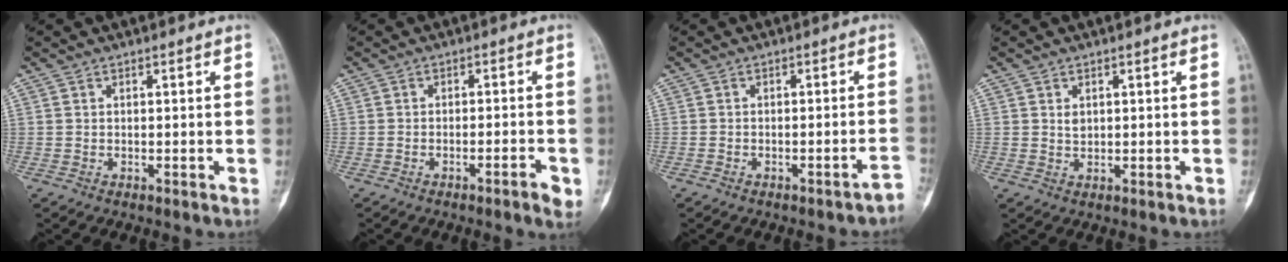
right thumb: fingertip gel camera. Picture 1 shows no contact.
{"total": 3.5, "force": [-1.8, 0.6, 2.9], "torque": [-0.039, 0.010, -0.026]}
{"total": 2.2, "force": [-1.9, 0.5, 0.9], "torque": [-0.001, 0.027, -0.024]}
{"total": 1.6, "force": [0.5, 1.2, 0.9], "torque": [-0.004, -0.004, 0.011]}